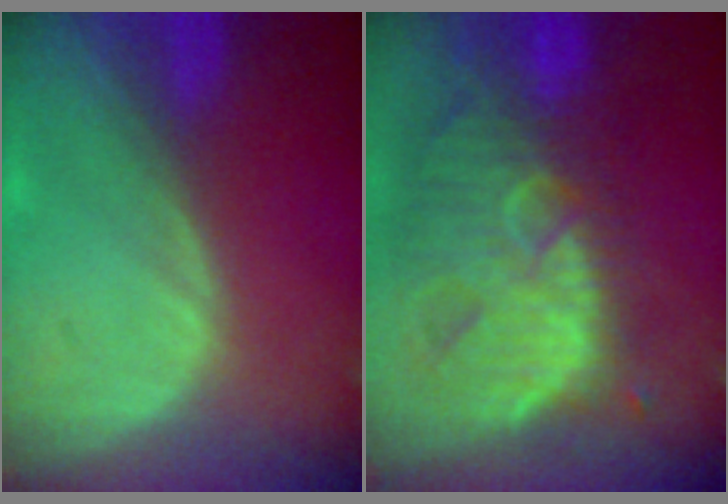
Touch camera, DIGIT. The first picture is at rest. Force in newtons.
{"total": 13.4, "press": 11.5, "slide": 6.9}